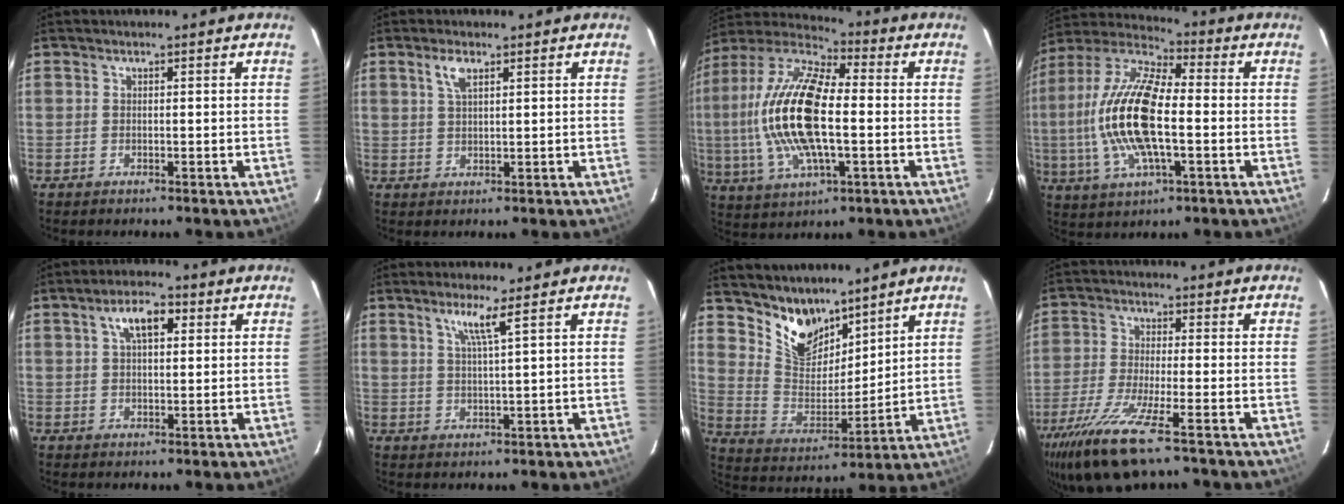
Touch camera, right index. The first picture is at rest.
{"total": 3.1, "force": [1.7, 1.1, 2.3], "torque": [-0.045, 0.004, 0.035]}
{"total": 20.7, "force": [-0.7, 8.2, 19.0], "torque": [-0.379, 0.003, -0.020]}
{"total": 18.8, "force": [-1.7, 6.9, 17.5], "torque": [-0.351, 0.003, -0.041]}
{"total": 5.8, "force": [2.2, 2.7, 4.7], "torque": [-0.082, 0.017, 0.039]}
{"total": 3.8, "force": [2.3, -0.8, 3.0], "torque": [-0.055, -0.006, 0.043]}
{"total": 11.4, "force": [9.0, 5.8, 4.0], "torque": [-0.082, -0.001, 0.180]}
{"total": 13.6, "force": [-9.0, 2.1, 10.0], "torque": [-0.217, -0.050, -0.170]}